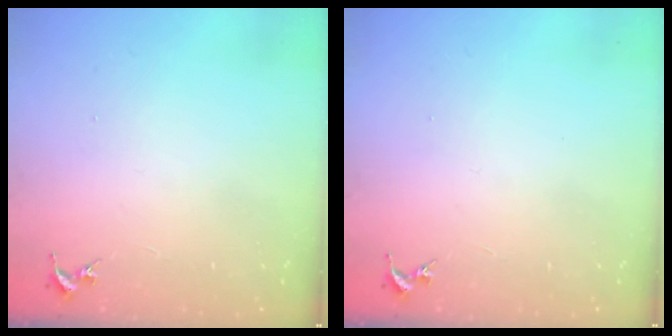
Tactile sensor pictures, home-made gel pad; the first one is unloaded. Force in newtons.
{"total": 0.0}